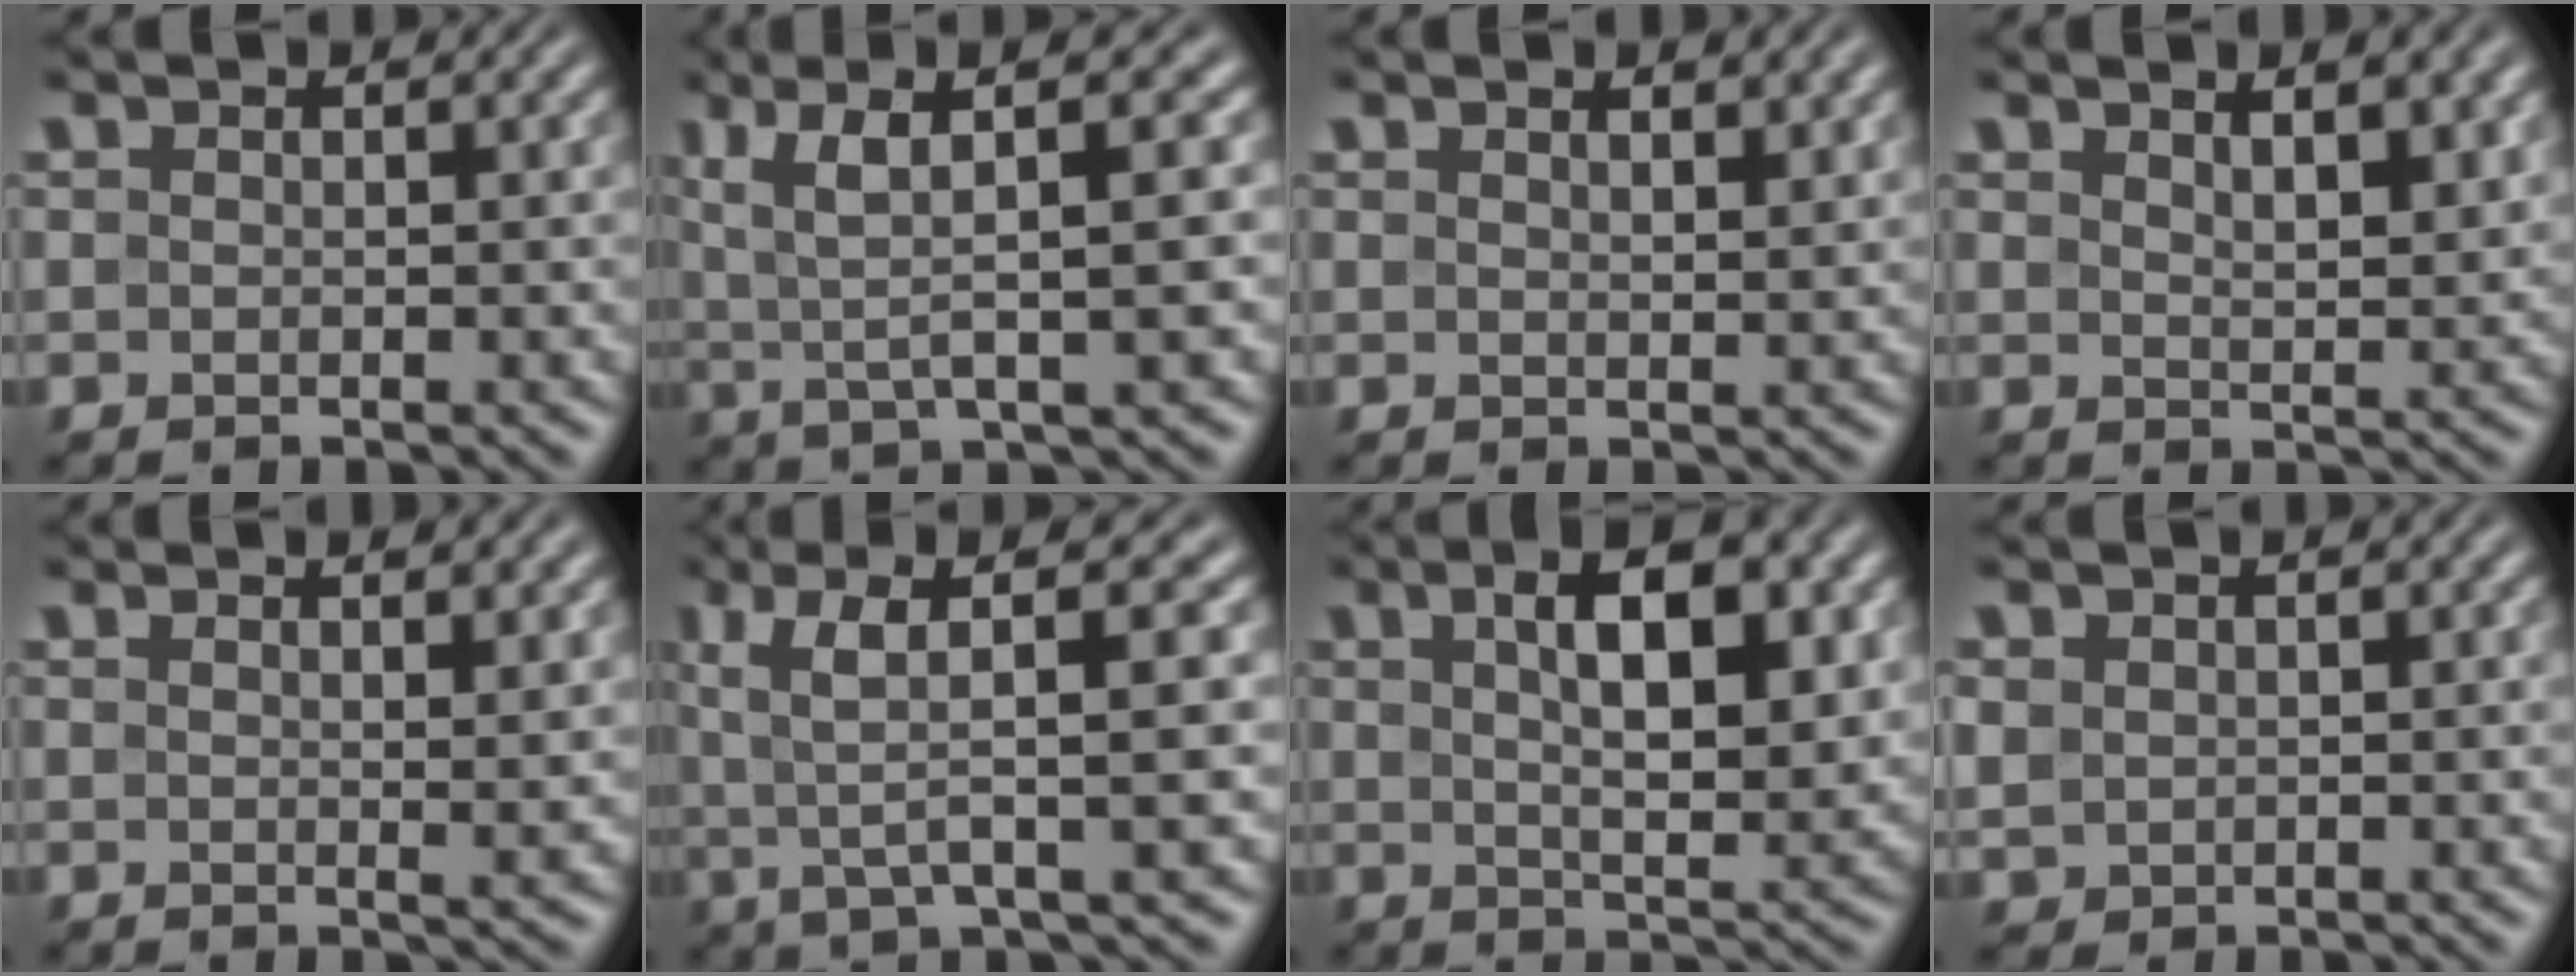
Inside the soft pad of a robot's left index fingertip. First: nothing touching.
{"total": 7.2, "force": [2.6, 1.6, 6.5], "torque": [-0.114, 0.015, 0.050]}
{"total": 1.6, "force": [1.2, 0.4, 1.0], "torque": [-0.015, -0.001, 0.022]}
{"total": 3.6, "force": [2.1, 1.2, 2.7], "torque": [-0.044, -0.005, 0.041]}
{"total": 2.8, "force": [1.3, 0.7, 2.4], "torque": [-0.028, 0.000, 0.015]}
{"total": 7.4, "force": [2.5, 1.6, 6.7], "torque": [-0.117, 0.016, 0.045]}
{"total": 7.1, "force": [2.3, 2.6, 6.2], "torque": [-0.095, 0.002, 0.038]}
{"total": 1.6, "force": [0.5, 1.4, 0.5], "torque": [-0.014, -0.003, 0.014]}